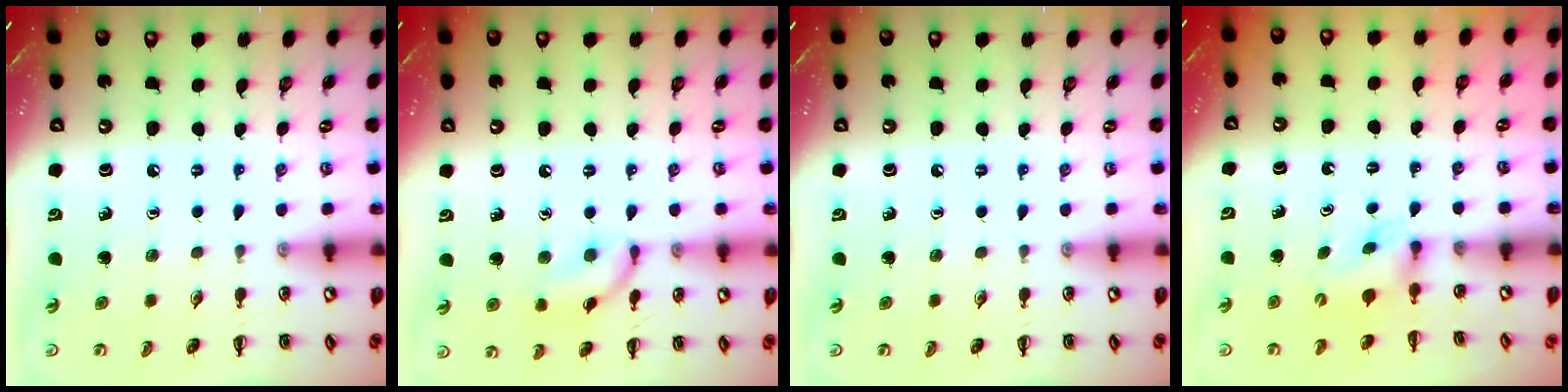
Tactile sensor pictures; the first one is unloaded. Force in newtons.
{"total": 9.9, "press": 9.9, "slide": 0.5}
{"total": 0.0}
{"total": 4.4, "press": 4.3, "slide": 0.9}